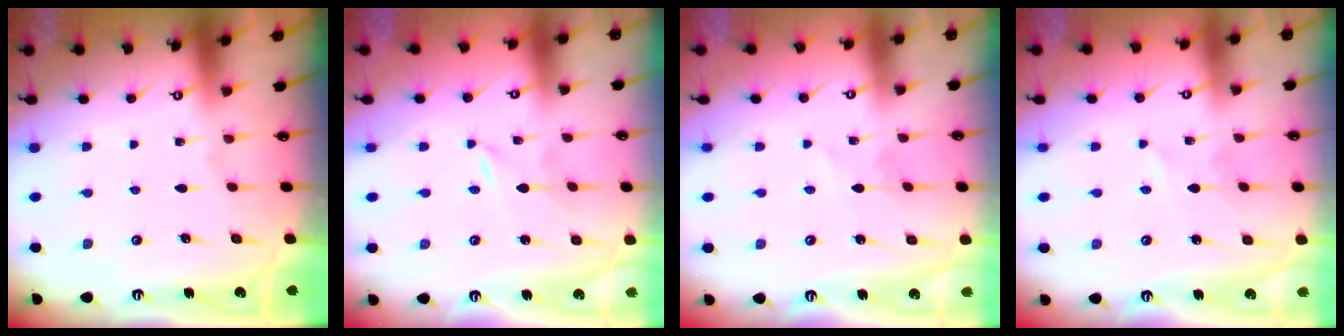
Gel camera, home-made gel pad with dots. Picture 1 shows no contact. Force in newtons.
{"total": 0.0}
{"total": 1.5, "press": 1.4, "slide": 0.2}
{"total": 1.4, "press": 1.4, "slide": 0.2}